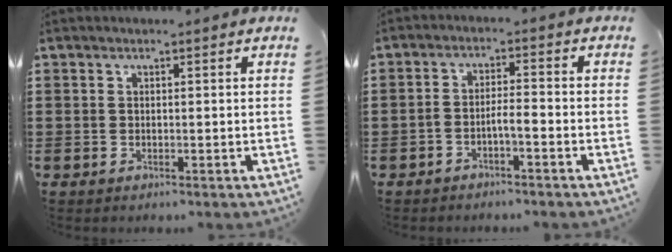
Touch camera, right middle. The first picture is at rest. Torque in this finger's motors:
{"motor_torque": [0.52, -0.28, 0.14, 0.07]}